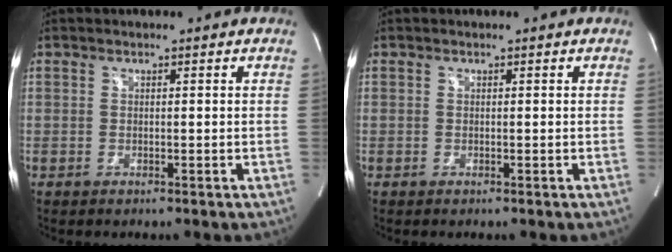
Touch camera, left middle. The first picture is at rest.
{"total": 0.0}